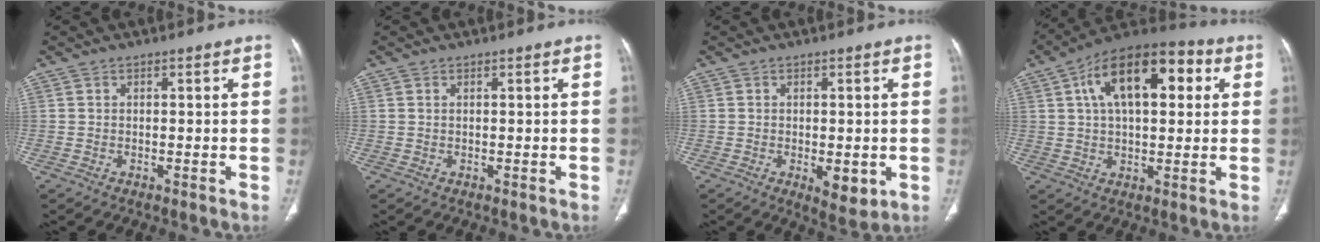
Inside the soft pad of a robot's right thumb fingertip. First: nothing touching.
{"total": 0.0}
{"total": 5.4, "force": [-1.3, 2.4, 4.6], "torque": [-0.055, -0.011, -0.010]}
{"total": 18.8, "force": [5.5, 9.6, 15.2], "torque": [-0.215, 0.022, 0.078]}